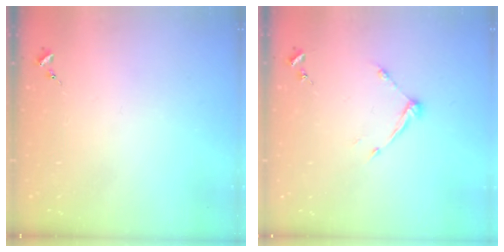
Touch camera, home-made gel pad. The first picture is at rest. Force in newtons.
{"total": 7.3, "press": 7.3, "slide": 0.5}